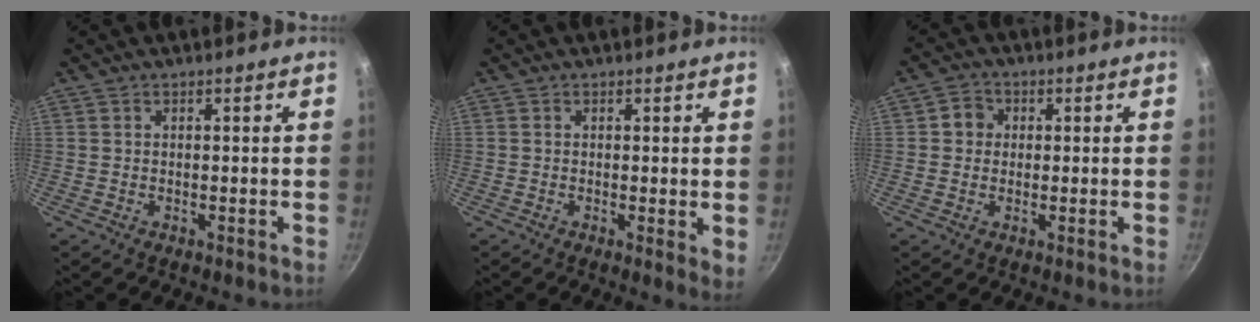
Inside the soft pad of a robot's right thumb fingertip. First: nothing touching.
{"total": 2.8, "force": [0.4, 0.9, 2.6], "torque": [-0.031, -0.010, 0.003]}
{"total": 3.8, "force": [0.6, 3.5, 1.3], "torque": [0.001, 0.005, 0.001]}